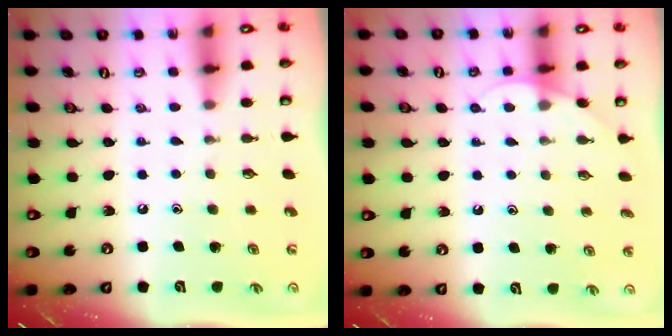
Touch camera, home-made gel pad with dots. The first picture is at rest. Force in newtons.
{"total": 4.5, "press": 4.5, "slide": 0.4}